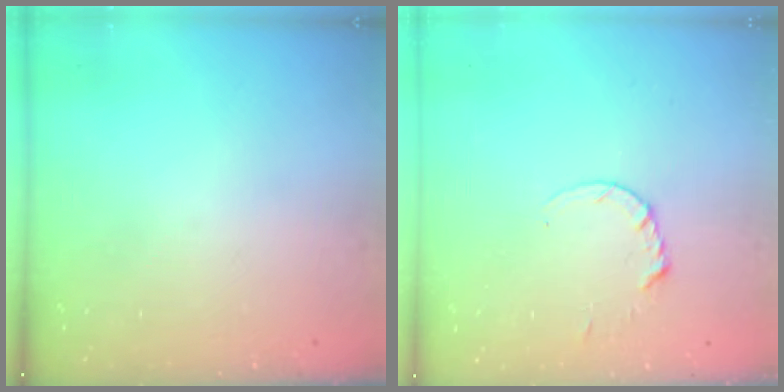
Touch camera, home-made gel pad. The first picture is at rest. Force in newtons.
{"total": 1.8, "press": 1.7, "slide": 0.2}